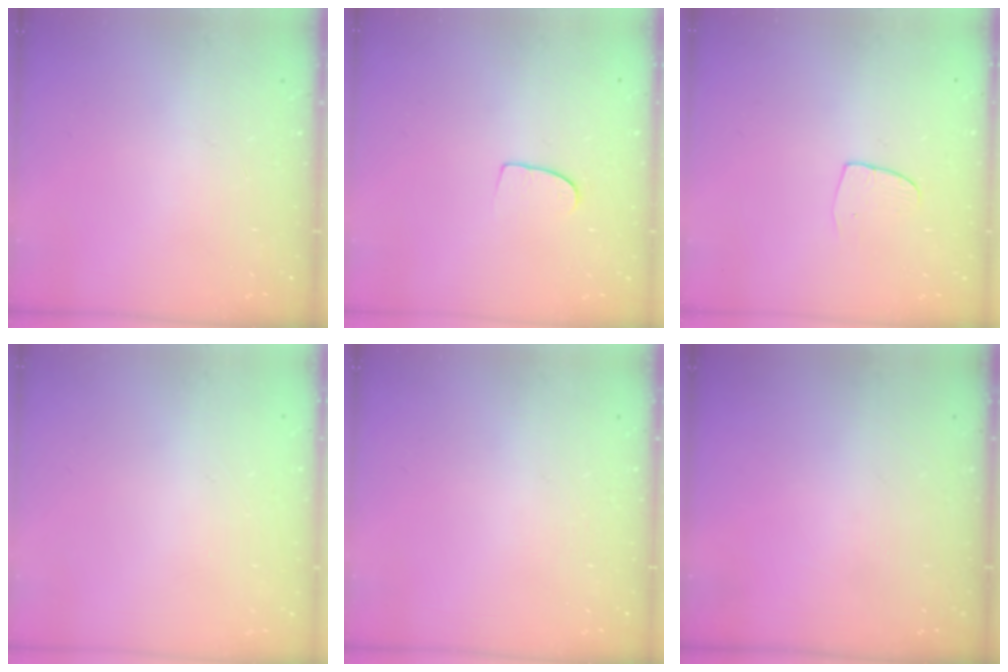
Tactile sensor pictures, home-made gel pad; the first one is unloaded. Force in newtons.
{"total": 6.8, "press": 6.8, "slide": 0.6}
{"total": 4.2, "press": 4.2, "slide": 0.3}
{"total": 0.0}
{"total": 0.0}
{"total": 0.0}